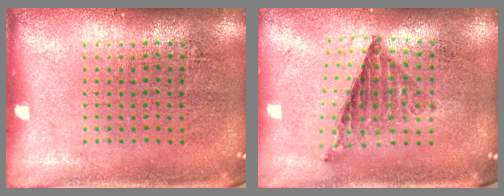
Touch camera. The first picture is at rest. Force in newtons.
{"total": 0.7, "press": 0.7, "slide": 0.0}